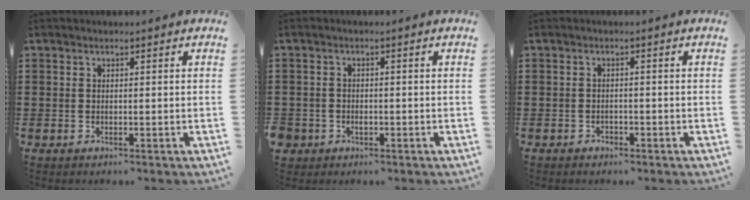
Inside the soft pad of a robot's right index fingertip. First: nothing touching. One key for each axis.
{"total": 1.5, "fx": -0.8, "fy": 1.2, "fz": 0.1, "tx": -0.006, "ty": 0.001, "tz": -0.021}
{"total": 1.0, "fx": -0.9, "fy": 0.5, "fz": 0.0, "tx": -0.003, "ty": 0.000, "tz": -0.020}